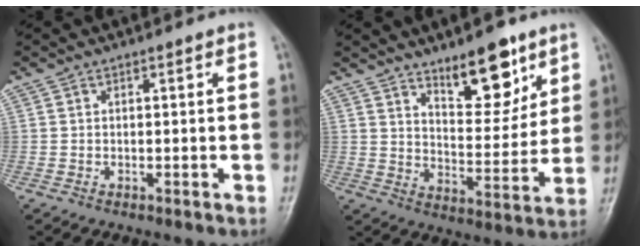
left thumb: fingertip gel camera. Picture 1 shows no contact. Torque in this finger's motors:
{"motor_torque": [0.45, 0.38, 0.05, -0.21, 0.19]}